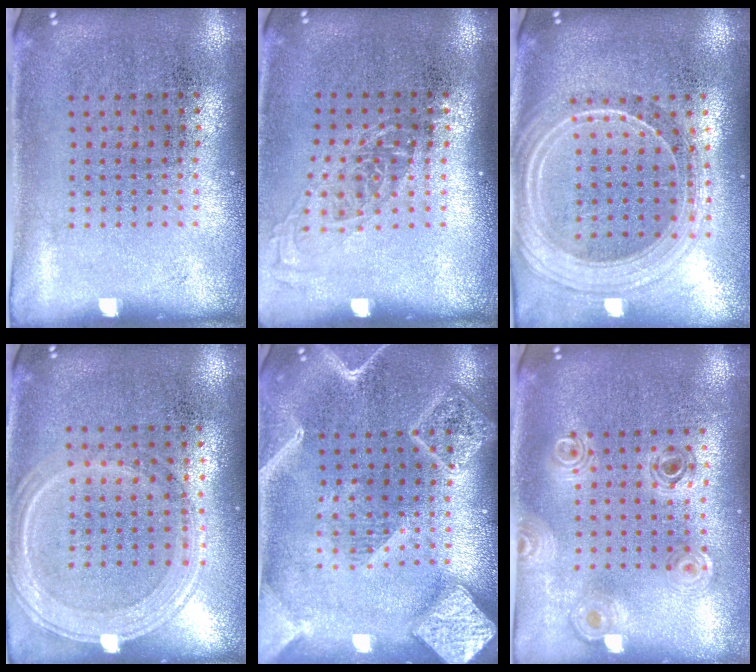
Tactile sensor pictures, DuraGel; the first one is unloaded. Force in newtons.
{"total": 1.3, "press": 1.1, "slide": 0.8}
{"total": 2.3, "press": 2.0, "slide": 1.2}
{"total": 1.2, "press": 1.2, "slide": 0.4}
{"total": 2.8, "press": 2.8, "slide": 0.3}
{"total": 0.8, "press": 0.8, "slide": 0.1}